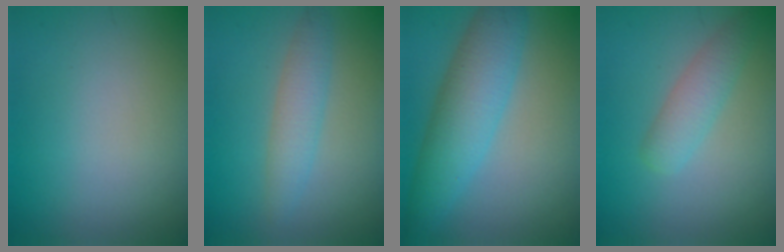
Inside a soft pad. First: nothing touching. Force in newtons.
{"total": 2.7, "press": 2.7, "slide": 0.0}
{"total": 5.7, "press": 5.7, "slide": 0.3}
{"total": 2.6, "press": 2.6, "slide": 0.1}